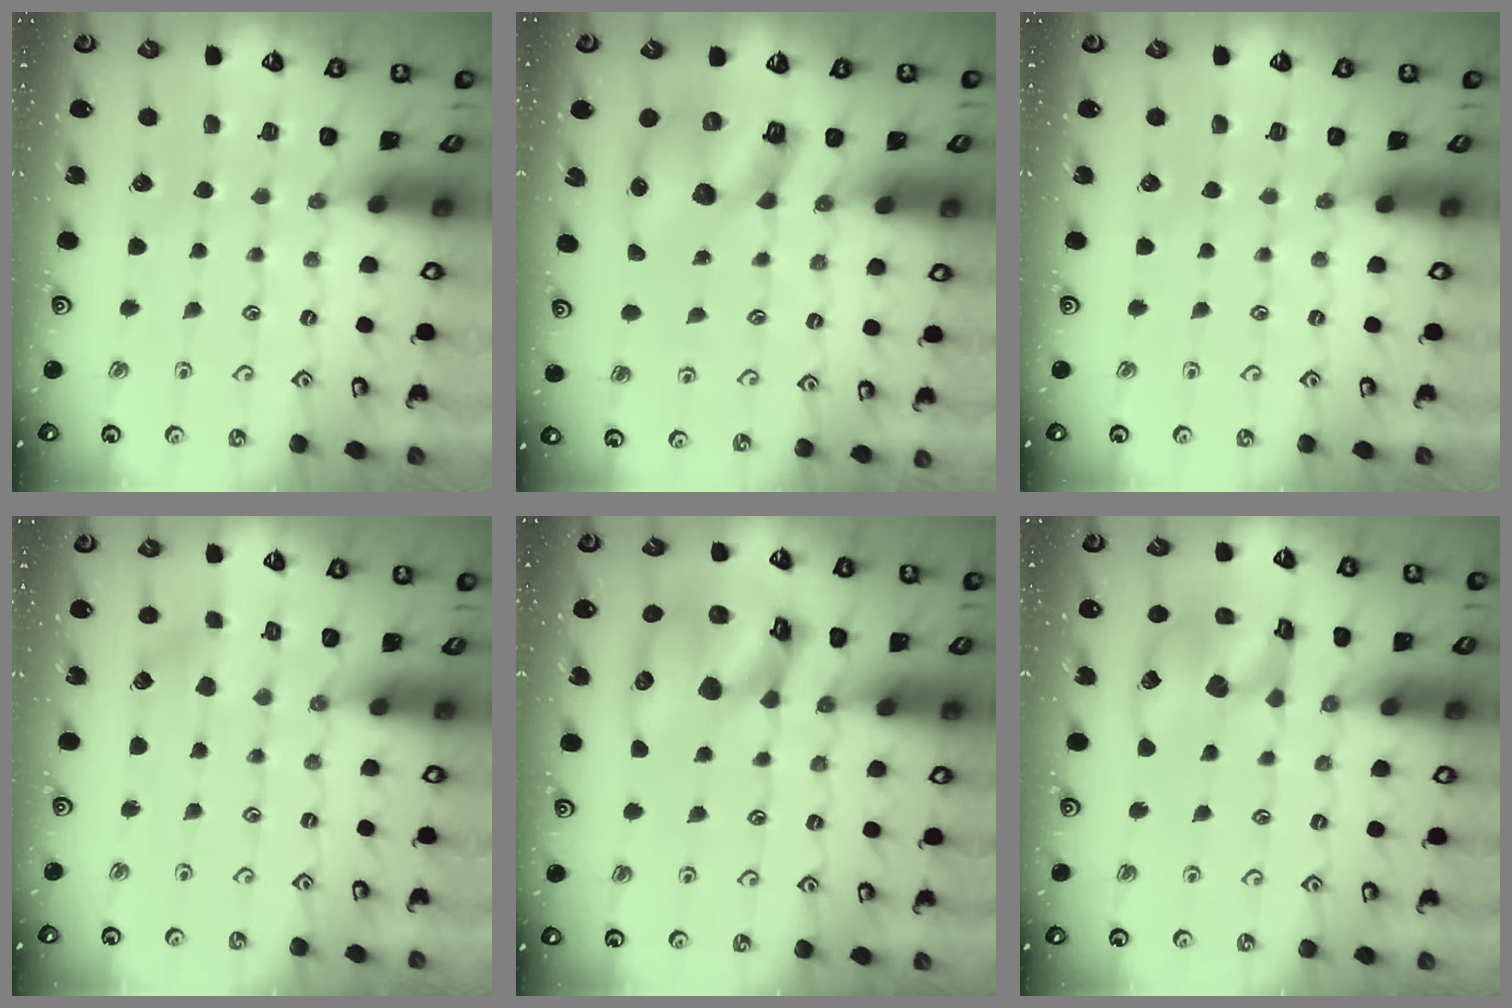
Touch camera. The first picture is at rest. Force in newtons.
{"total": 10.7, "press": 10.6, "slide": 1.6}
{"total": 0.0}
{"total": 1.8, "press": 1.8, "slide": 0.3}
{"total": 17.8, "press": 17.6, "slide": 2.4}
{"total": 14.4, "press": 14.3, "slide": 1.9}